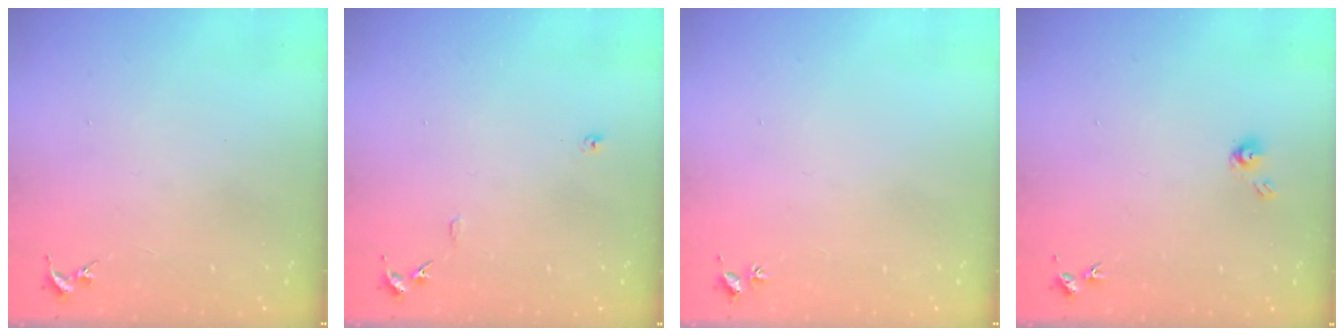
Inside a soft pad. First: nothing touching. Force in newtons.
{"total": 6.1, "press": 6.1, "slide": 0.7}
{"total": 2.0, "press": 2.0, "slide": 0.3}
{"total": 4.9, "press": 4.9, "slide": 0.5}